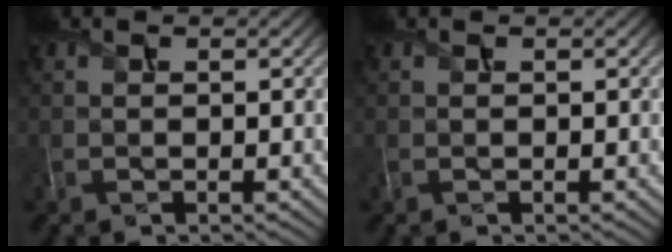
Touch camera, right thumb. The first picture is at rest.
{"total": 0.0}